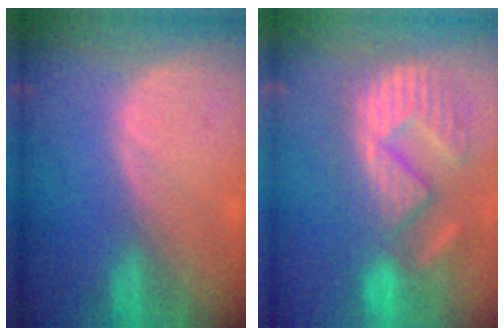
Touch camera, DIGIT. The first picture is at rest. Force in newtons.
{"total": 12.3, "press": 11.6, "slide": 4.0}